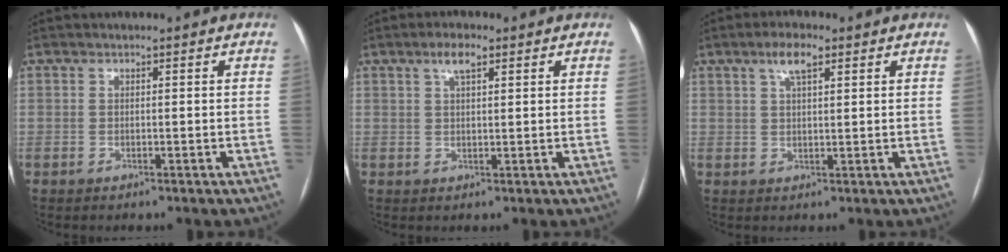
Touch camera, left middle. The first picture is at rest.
{"total": 3.2, "force": [1.8, 0.8, 2.4], "torque": [-0.050, 0.009, 0.033]}
{"total": 4.0, "force": [2.3, 1.0, 3.1], "torque": [-0.063, 0.010, 0.042]}